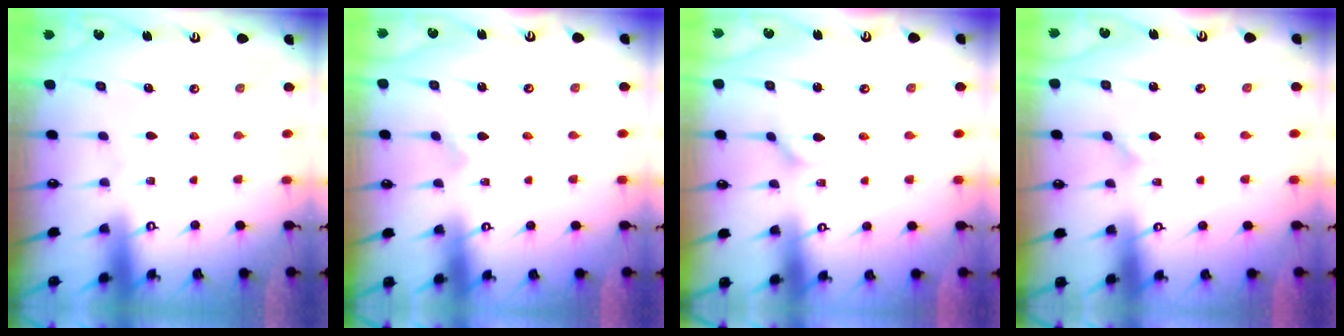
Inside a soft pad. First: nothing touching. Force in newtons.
{"total": 1.0, "press": 1.0, "slide": 0.0}
{"total": 2.1, "press": 2.1, "slide": 0.3}
{"total": 0.9, "press": 0.9, "slide": 0.0}